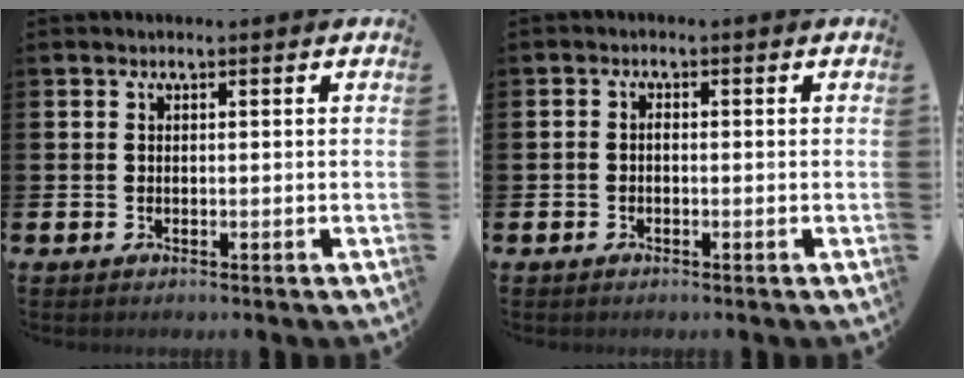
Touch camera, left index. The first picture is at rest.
{"total": 1.0, "force": [-0.5, 0.6, 0.6], "torque": [-0.006, -0.001, -0.013]}